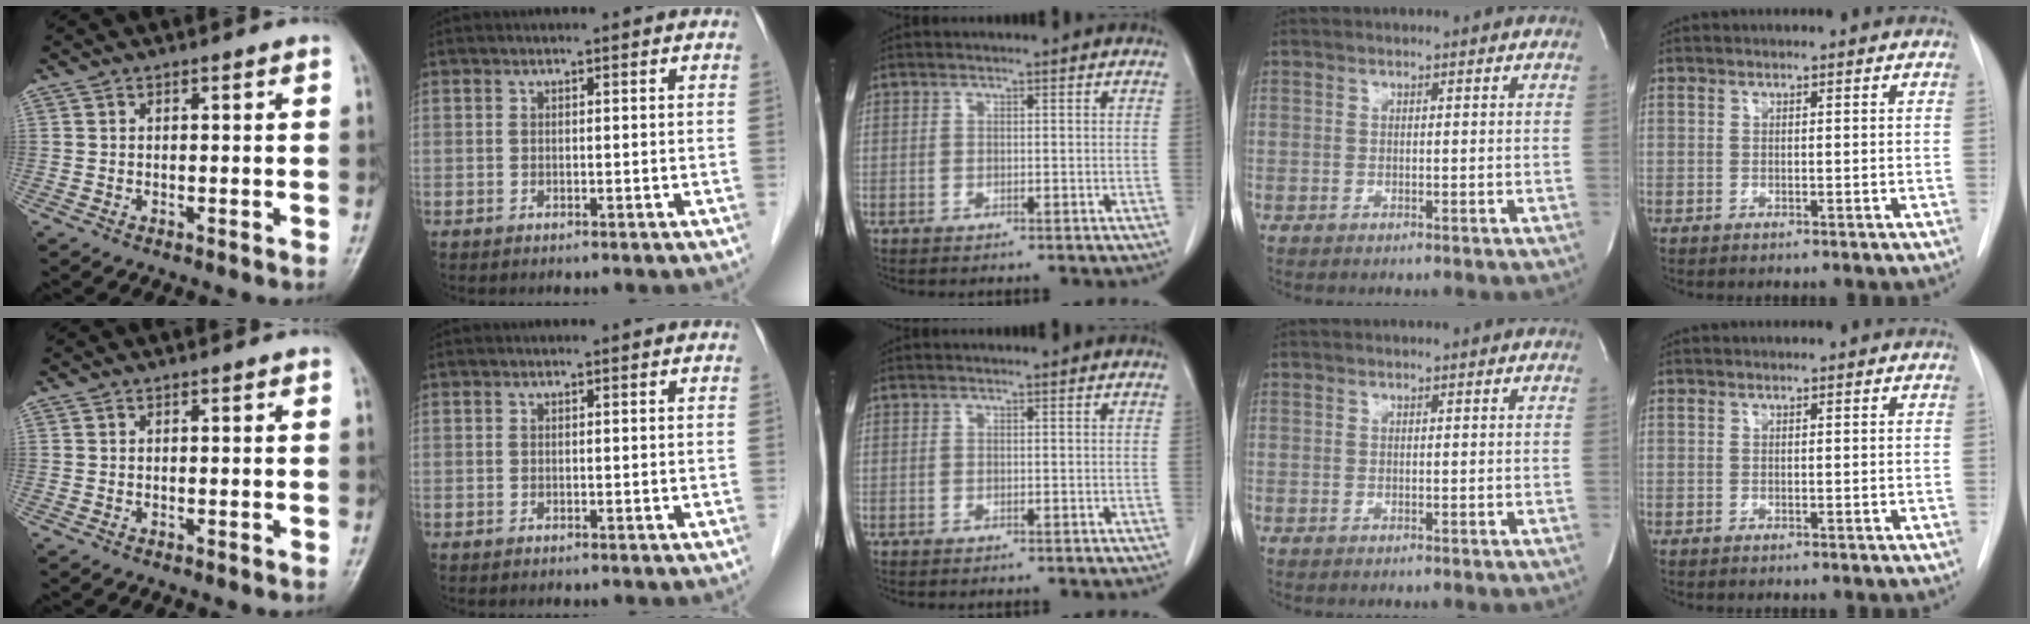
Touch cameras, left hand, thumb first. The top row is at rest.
{}